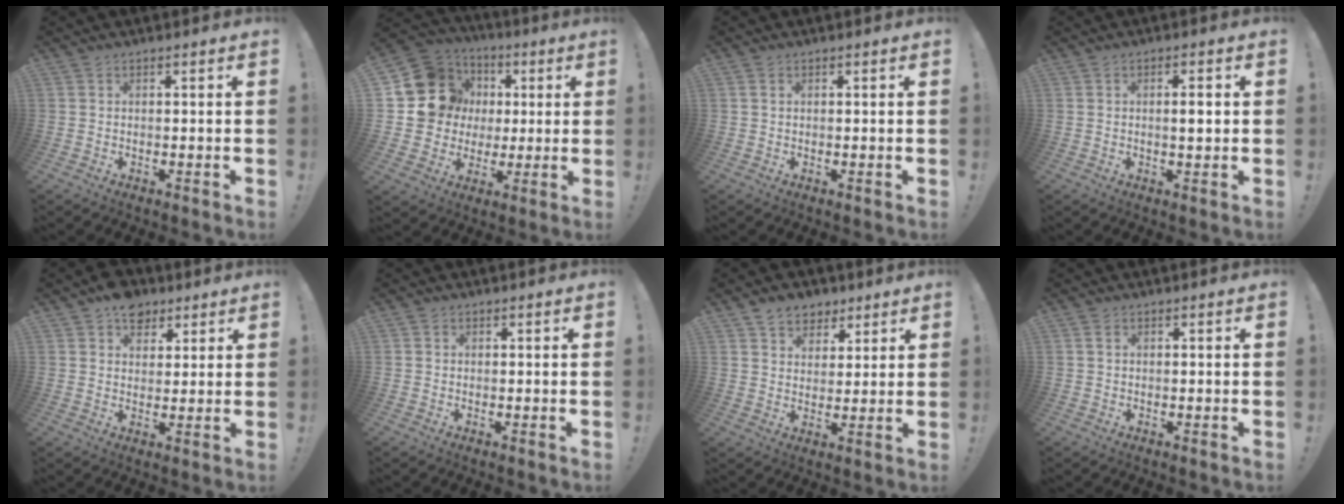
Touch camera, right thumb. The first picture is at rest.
{"total": 14.3, "force": [2.9, 13.3, 4.5], "torque": [-0.059, -0.008, 0.083]}
{"total": 0.6, "force": [0.3, 0.3, 0.4], "torque": [-0.003, -0.001, 0.004]}
{"total": 3.0, "force": [0.1, 0.5, 3.0], "torque": [-0.041, -0.003, -0.004]}
{"total": 8.2, "force": [4.8, 6.0, 2.9], "torque": [-0.029, -0.025, 0.091]}
{"total": 0.6, "force": [0.2, 0.6, -0.1], "torque": [0.008, -0.001, 0.003]}
{"total": 7.4, "force": [4.7, 5.5, 1.4], "torque": [-0.019, -0.030, 0.092]}
{"total": 1.3, "force": [0.5, 0.6, 0.9], "torque": [-0.012, 0.000, 0.008]}